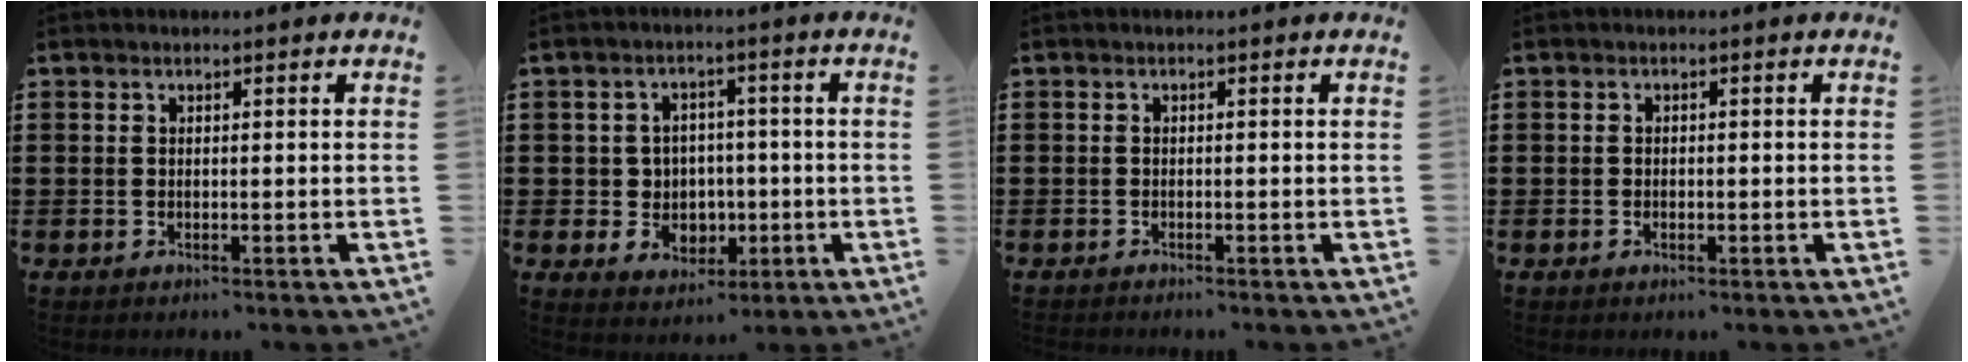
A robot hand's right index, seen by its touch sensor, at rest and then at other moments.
{"total": 4.6, "force": [-0.2, 4.5, 1.1], "torque": [-0.036, 0.005, -0.005]}
{"total": 0.7, "force": [-0.7, -0.1, 0.0], "torque": [0.000, -0.003, -0.014]}
{"total": 0.6, "force": [-0.3, 0.2, 0.4], "torque": [-0.010, -0.005, -0.004]}